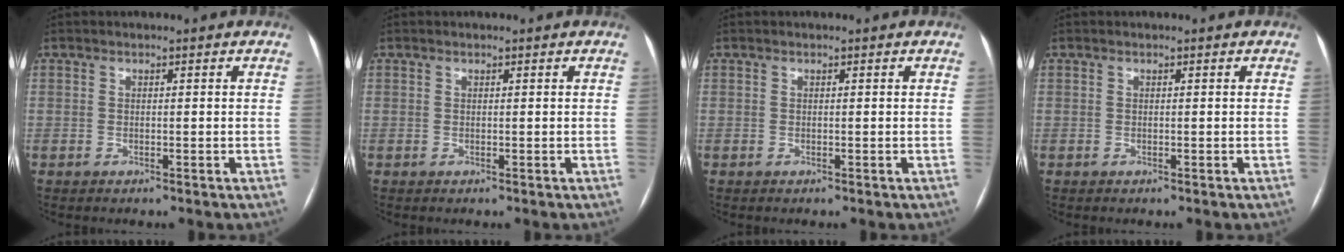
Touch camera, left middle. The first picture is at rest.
{"total": 0.0}
{"total": 0.0}
{"total": 0.0}